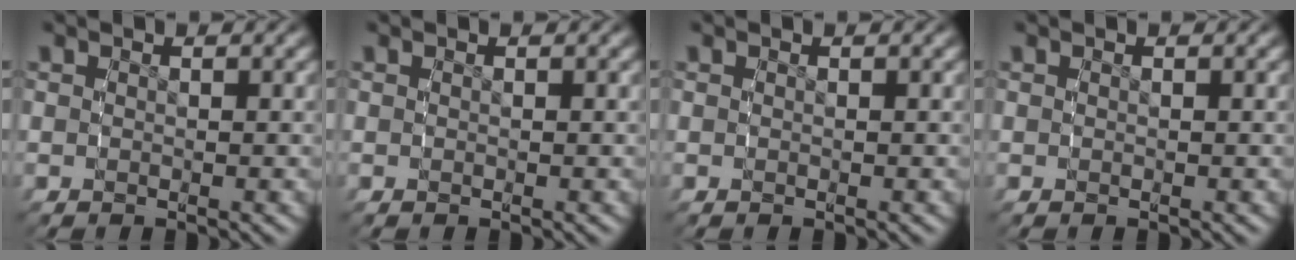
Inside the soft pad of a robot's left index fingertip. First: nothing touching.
{"total": 0.0}
{"total": 0.0}
{"total": 0.0}